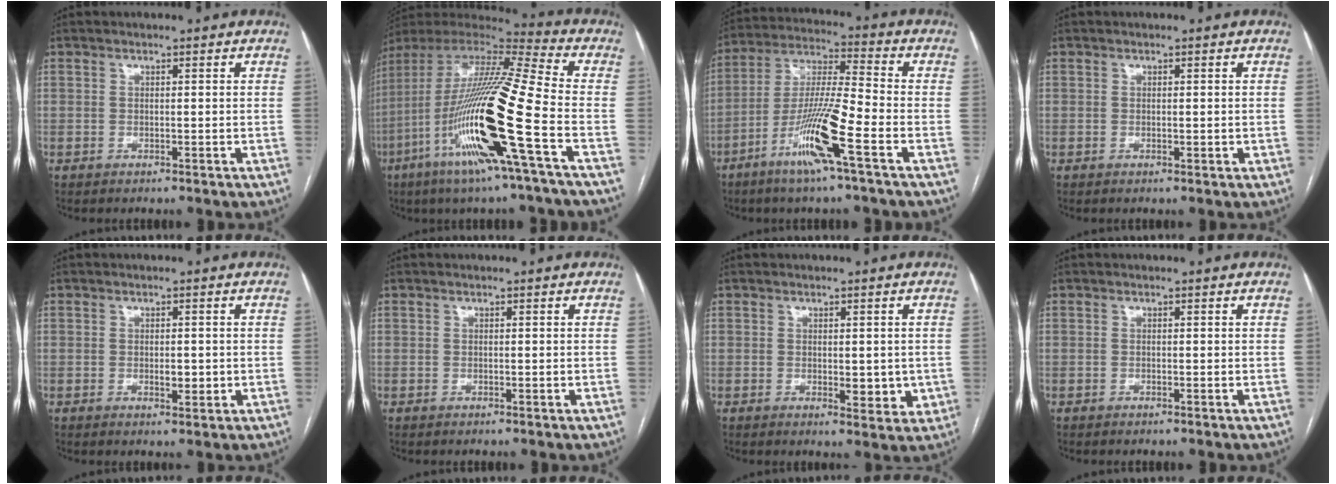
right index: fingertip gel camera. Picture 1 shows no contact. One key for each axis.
{"total": 23.5, "fx": -7.7, "fy": 0.2, "fz": 22.2, "tx": -0.442, "ty": -0.035, "tz": -0.155}
{"total": 12.9, "fx": -6.3, "fy": -0.2, "fz": 11.2, "tx": -0.221, "ty": -0.014, "tz": -0.125}
{"total": 0.8, "fx": -0.1, "fy": 0.4, "fz": 0.7, "tx": -0.008, "ty": -0.004, "tz": 0.000}
{"total": 2.2, "fx": -0.4, "fy": 1.0, "fz": 1.9, "tx": -0.027, "ty": -0.003, "tz": -0.003}
{"total": 0.0}
{"total": 4.3, "fx": -0.6, "fy": 2.0, "fz": 3.7, "tx": -0.039, "ty": -0.010, "tz": -0.003}
{"total": 0.0}